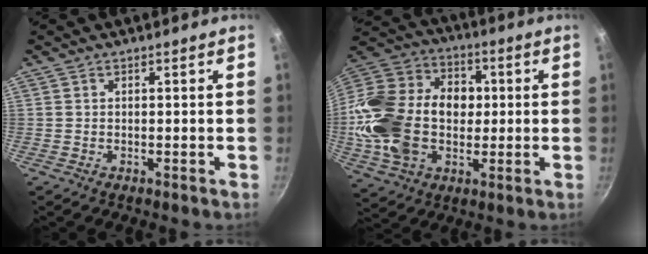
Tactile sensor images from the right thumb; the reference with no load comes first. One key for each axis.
{"total": 24.3, "fx": -0.7, "fy": 17.8, "fz": 16.6, "tx": -0.302, "ty": 0.039, "tz": -0.013}